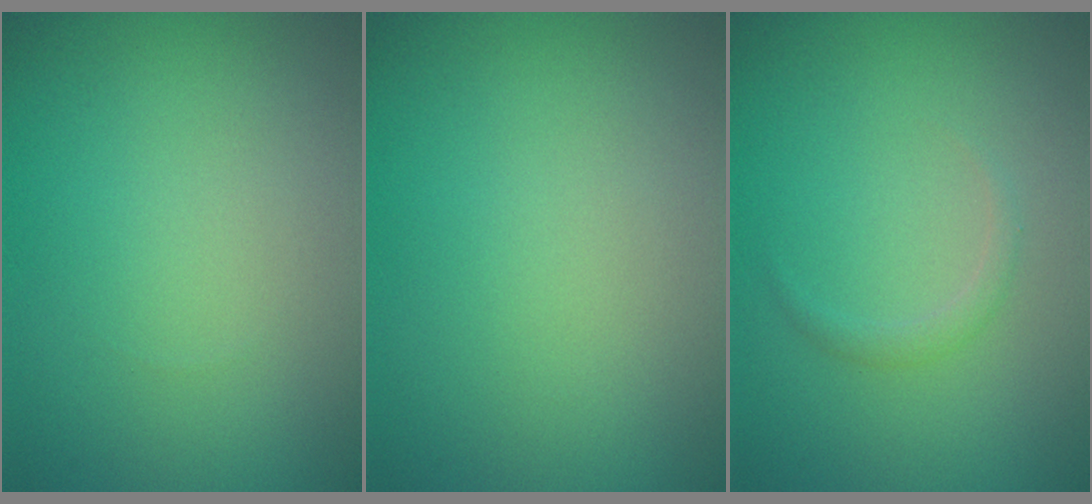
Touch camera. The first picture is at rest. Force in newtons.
{"total": 0.0}
{"total": 0.9, "press": 0.9, "slide": 0.1}